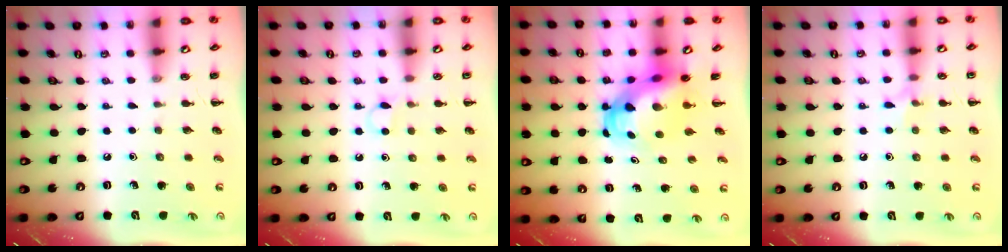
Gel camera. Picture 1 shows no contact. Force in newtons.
{"total": 3.3, "press": 3.1, "slide": 0.9}
{"total": 5.8, "press": 5.6, "slide": 1.6}
{"total": 4.9, "press": 4.7, "slide": 1.3}